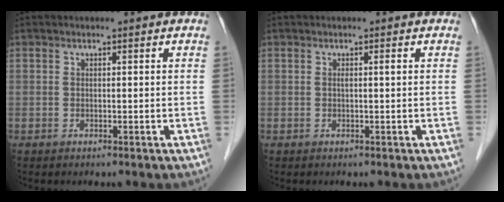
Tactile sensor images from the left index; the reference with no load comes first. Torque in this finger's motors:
{"motor_torque": [0.19, 0.09, 0.07, 0.03]}